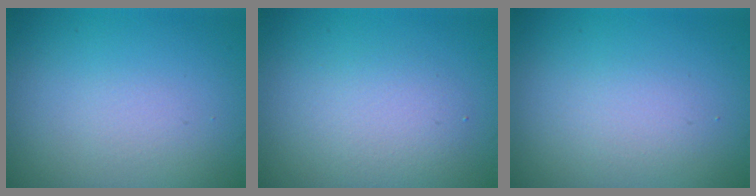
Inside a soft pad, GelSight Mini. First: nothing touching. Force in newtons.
{"total": 2.5, "press": 2.5, "slide": 0.1}
{"total": 1.6, "press": 1.6, "slide": 0.1}